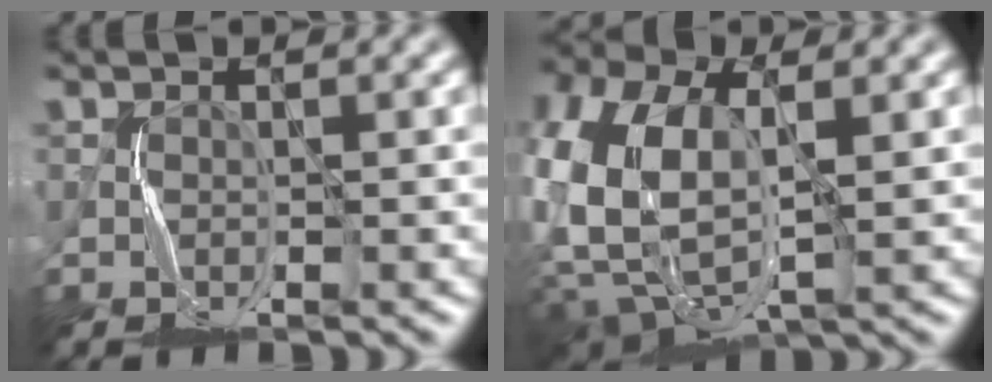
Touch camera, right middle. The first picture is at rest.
{"total": 11.8, "force": [0.0, 7.7, 9.0], "torque": [-0.230, -0.018, 0.006]}